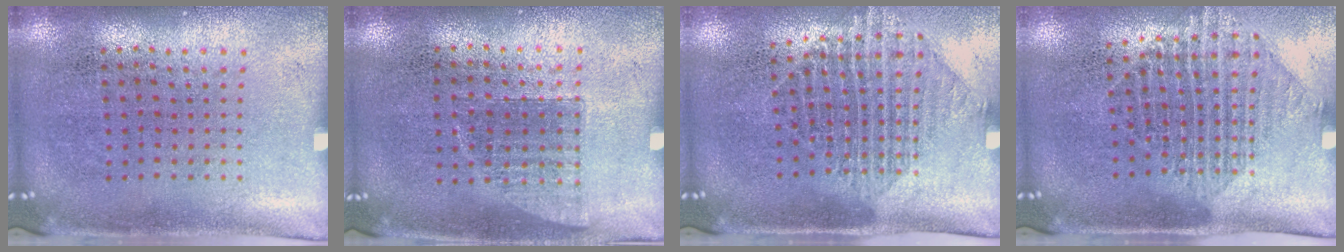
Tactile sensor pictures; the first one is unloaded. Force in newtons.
{"total": 0.6, "press": 0.6, "slide": 0.2}
{"total": 1.5, "press": 1.3, "slide": 0.9}
{"total": 1.5, "press": 1.3, "slide": 0.9}